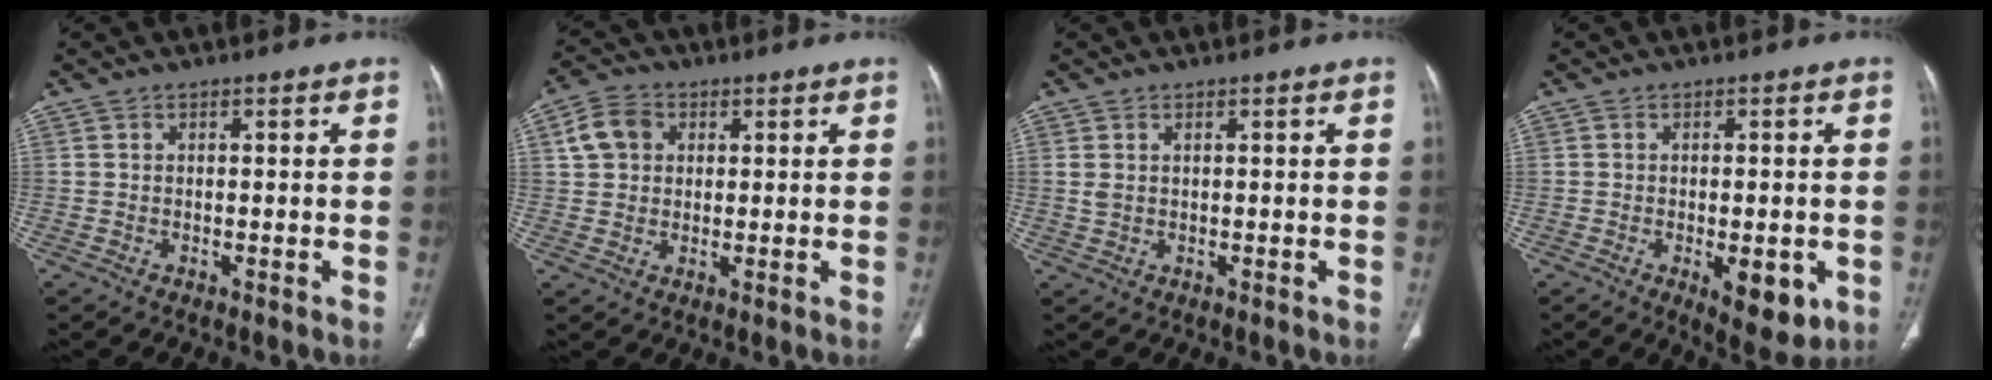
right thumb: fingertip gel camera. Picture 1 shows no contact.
{"total": 6.5, "force": [1.9, 5.2, 3.4], "torque": [-0.053, 0.007, 0.033]}
{"total": 1.7, "force": [0.5, 1.0, 1.2], "torque": [-0.033, 0.008, 0.019]}
{"total": 8.1, "force": [-2.5, 3.5, 6.8], "torque": [-0.078, -0.009, -0.023]}